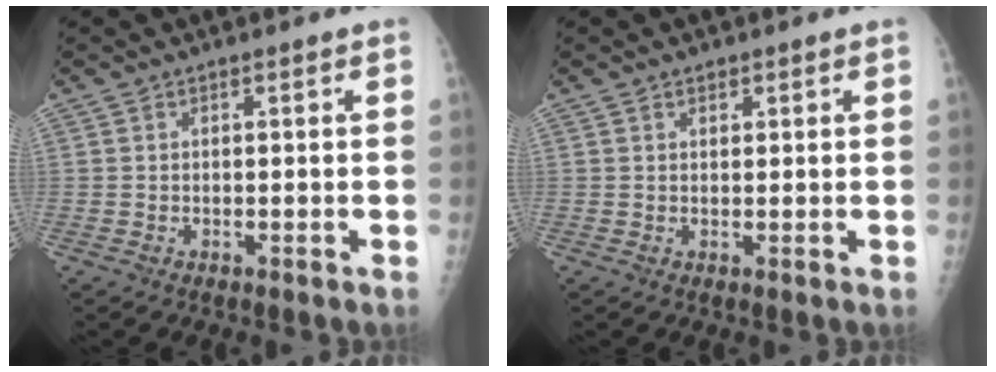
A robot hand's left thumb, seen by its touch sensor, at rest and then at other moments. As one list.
[{"total": 1.2, "force": [0.8, 0.8, 0.4], "torque": [0.002, -0.004, 0.011]}]